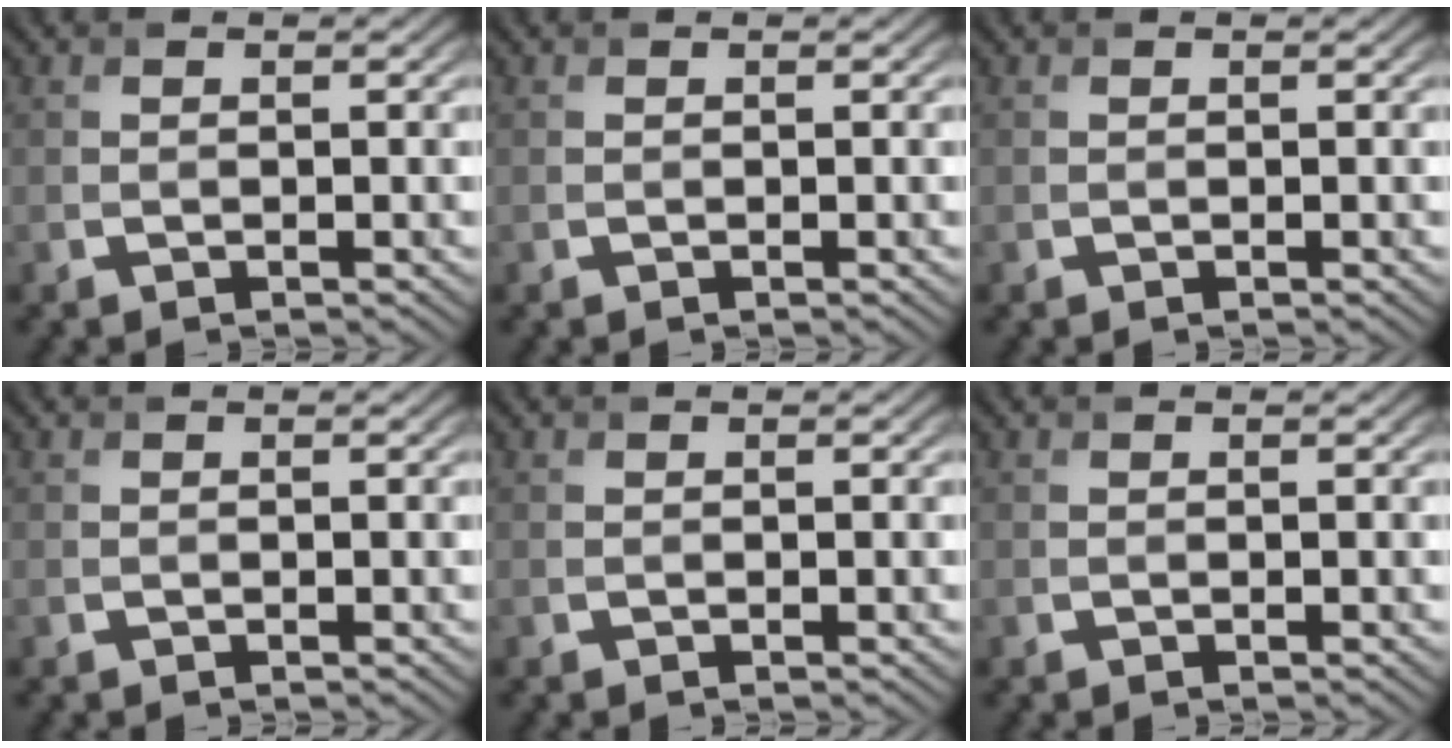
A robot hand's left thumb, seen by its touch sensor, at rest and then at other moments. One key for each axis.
{"total": 0.0}
{"total": 0.0}
{"total": 0.0}
{"total": 0.0}
{"total": 0.0}